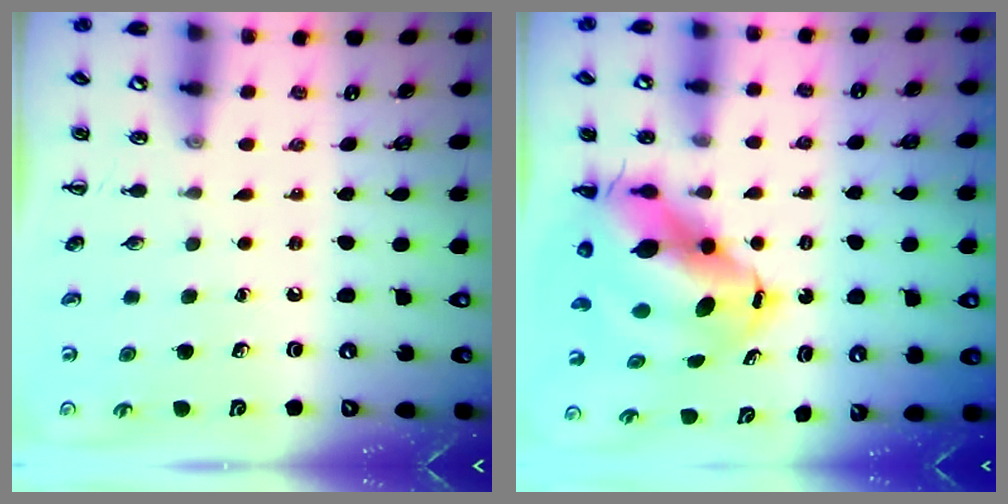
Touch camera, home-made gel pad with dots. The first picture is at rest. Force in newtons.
{"total": 11.7, "press": 11.4, "slide": 2.8}